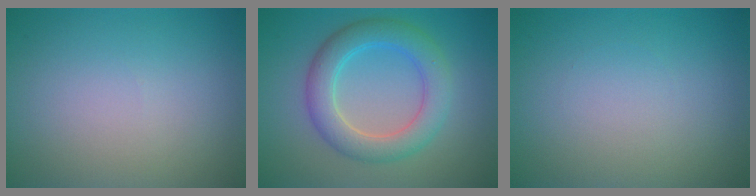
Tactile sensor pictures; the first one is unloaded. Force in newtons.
{"total": 5.1, "press": 5.1, "slide": 0.2}
{"total": 0.0}